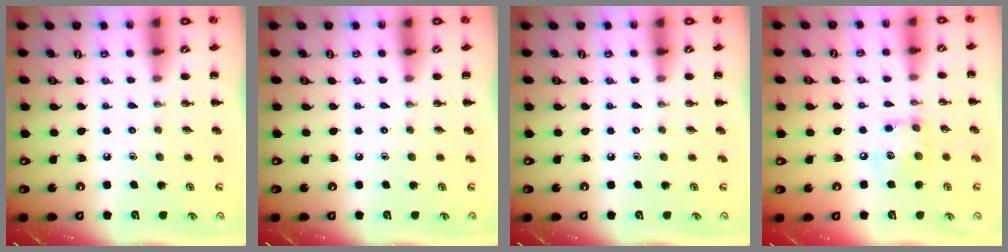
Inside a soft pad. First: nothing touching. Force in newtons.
{"total": 0.0}
{"total": 0.0}
{"total": 9.2, "press": 9.2, "slide": 1.1}